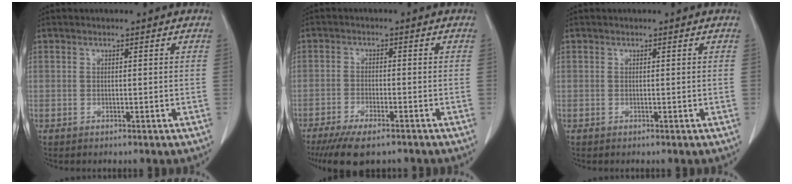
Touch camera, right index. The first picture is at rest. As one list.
[{"total": 8.7, "force": [-6.7, 2.3, 5.1], "torque": [-0.080, -0.015, -0.108]}, {"total": 0.0}]